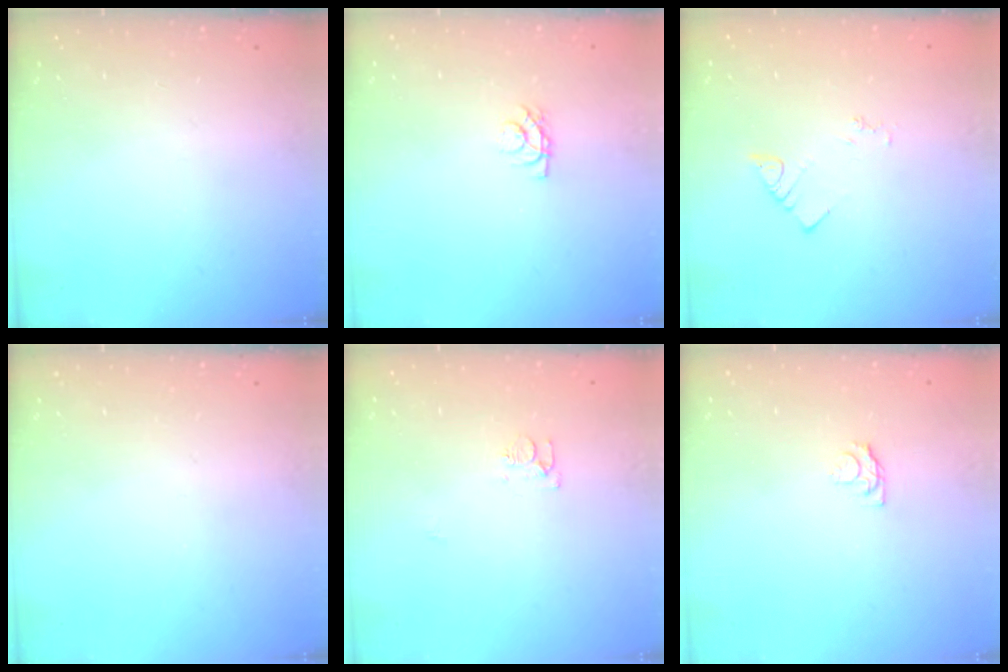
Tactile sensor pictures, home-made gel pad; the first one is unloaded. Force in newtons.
{"total": 4.2, "press": 4.2, "slide": 0.5}
{"total": 3.2, "press": 3.1, "slide": 0.5}
{"total": 0.0}
{"total": 5.5, "press": 5.5, "slide": 0.4}
{"total": 4.0, "press": 4.0, "slide": 0.4}